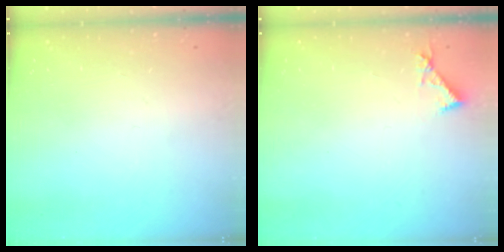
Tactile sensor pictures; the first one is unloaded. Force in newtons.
{"total": 4.2, "press": 4.2, "slide": 0.4}